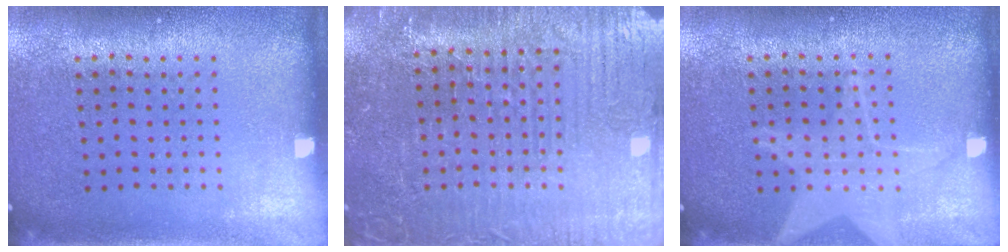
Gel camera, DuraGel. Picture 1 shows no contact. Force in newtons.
{"total": 4.6, "press": 4.4, "slide": 1.4}
{"total": 2.3, "press": 2.3, "slide": 0.3}